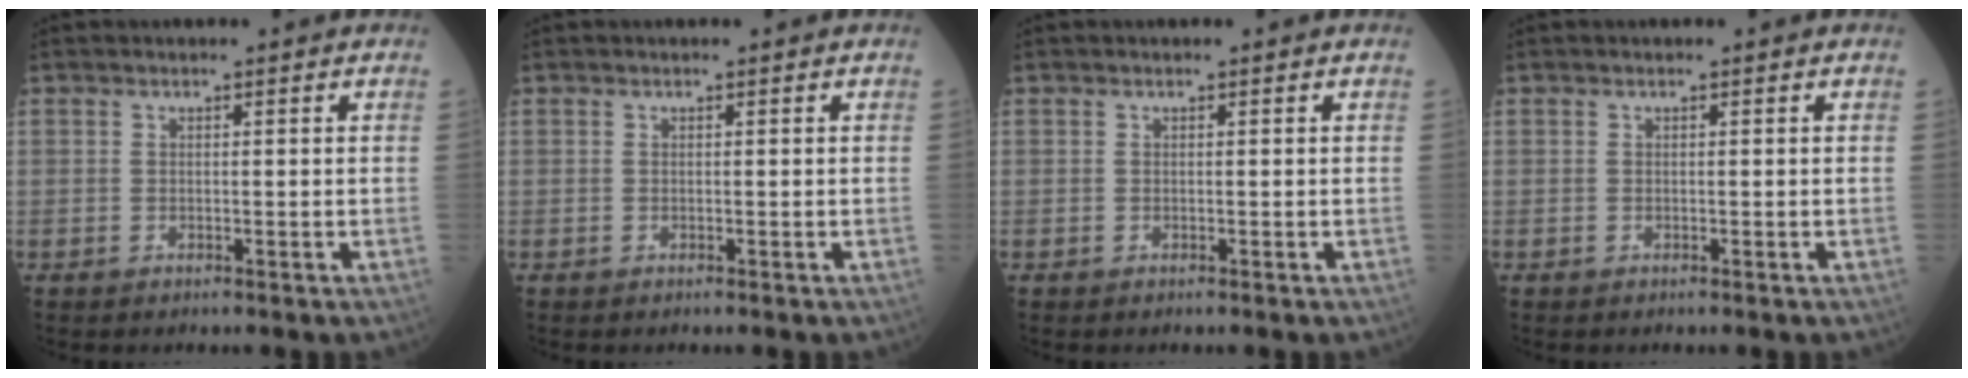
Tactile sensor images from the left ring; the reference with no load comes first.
{"total": 0.0}
{"total": 0.0}
{"total": 0.0}